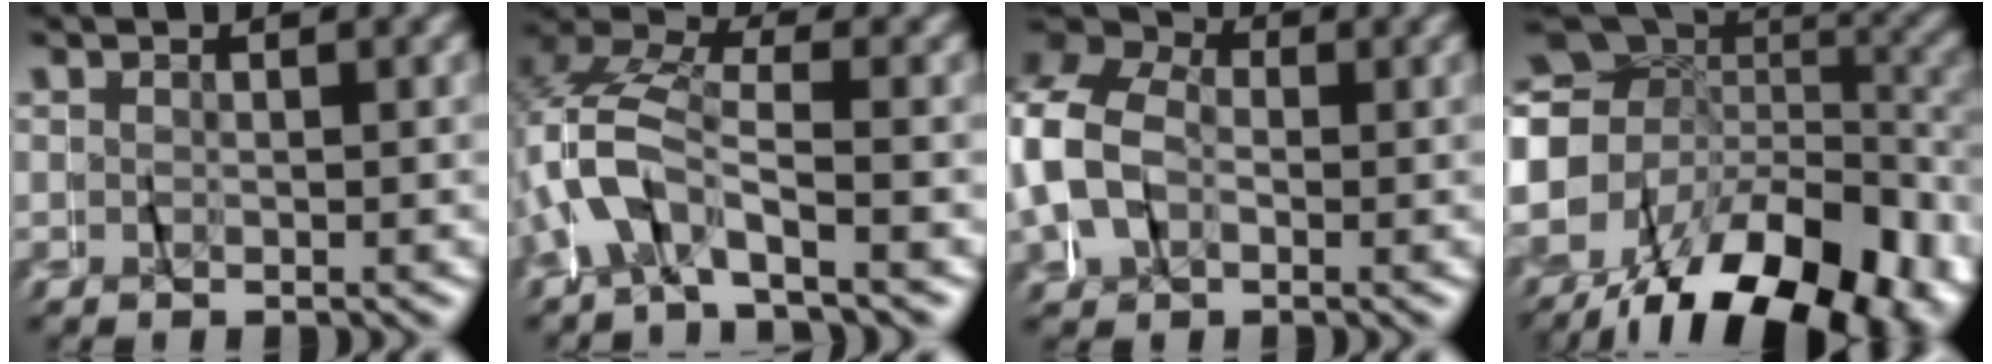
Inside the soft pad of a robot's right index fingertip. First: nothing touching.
{"total": 4.4, "force": [-1.0, 2.8, 3.2], "torque": [-0.109, -0.005, -0.026]}
{"total": 12.9, "force": [1.6, 11.2, 6.2], "torque": [-0.153, 0.016, -0.003]}
{"total": 21.6, "force": [-7.9, 15.6, 12.6], "torque": [-0.268, -0.050, -0.111]}